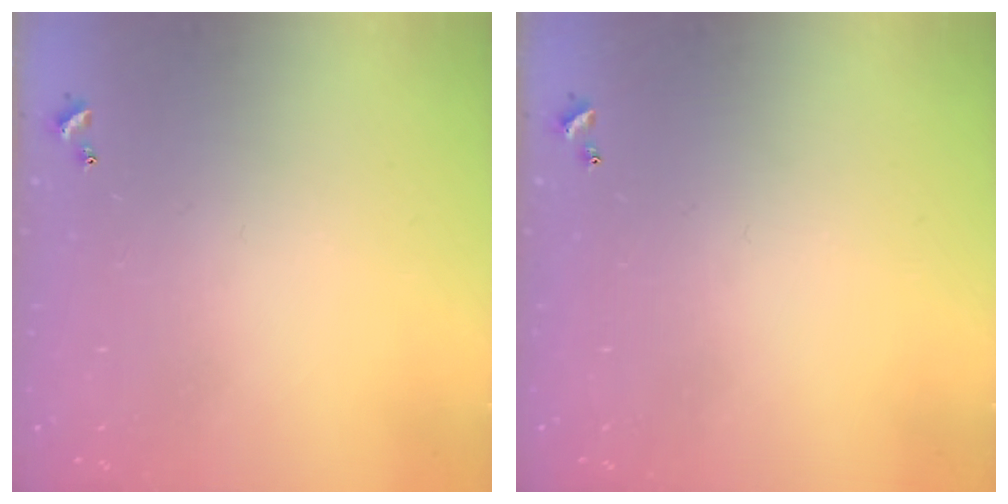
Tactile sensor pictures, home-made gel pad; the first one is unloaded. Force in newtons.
{"total": 0.0}